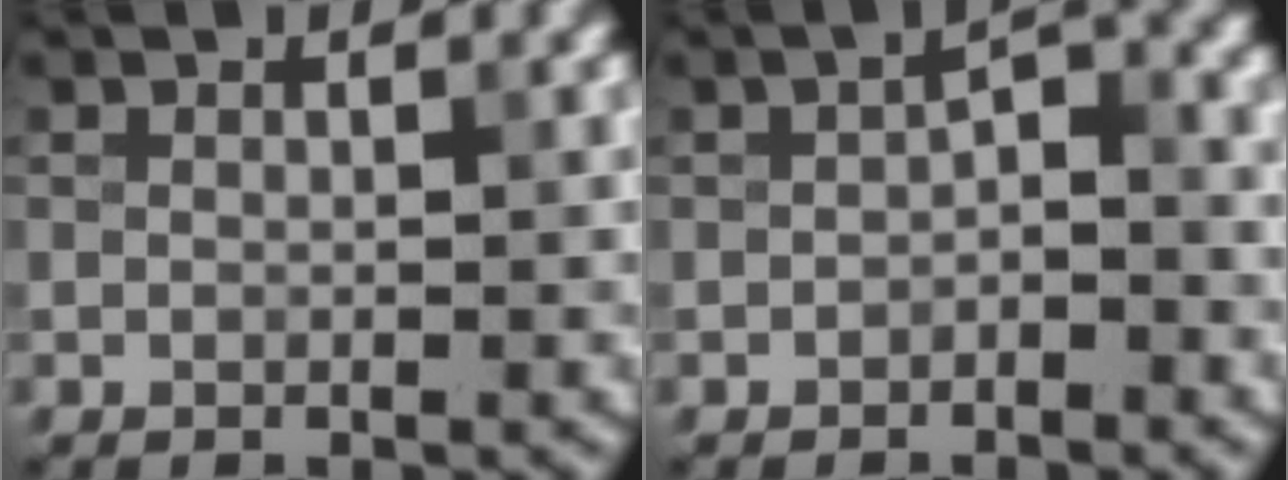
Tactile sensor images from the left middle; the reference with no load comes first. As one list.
[{"total": 2.5, "force": [-0.9, 1.2, 1.9], "torque": [-0.034, 0.009, -0.019]}]